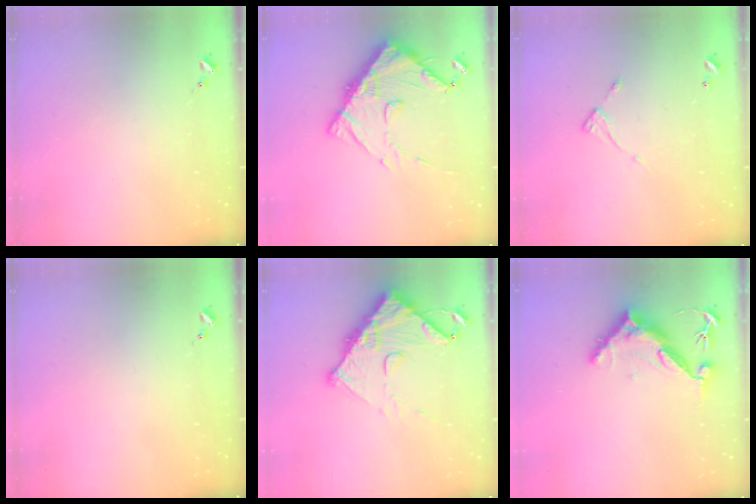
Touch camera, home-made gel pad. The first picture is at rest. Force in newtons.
{"total": 14.1, "press": 14.0, "slide": 1.6}
{"total": 5.5, "press": 5.5, "slide": 0.2}
{"total": 0.0}
{"total": 14.0, "press": 13.9, "slide": 1.3}
{"total": 10.7, "press": 10.6, "slide": 0.9}